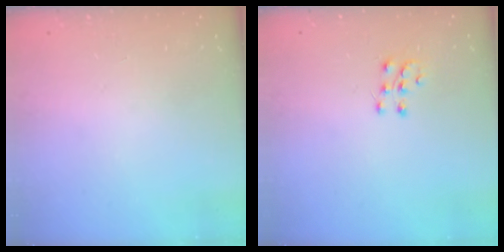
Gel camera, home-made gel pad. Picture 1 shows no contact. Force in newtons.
{"total": 6.0, "press": 5.9, "slide": 0.4}